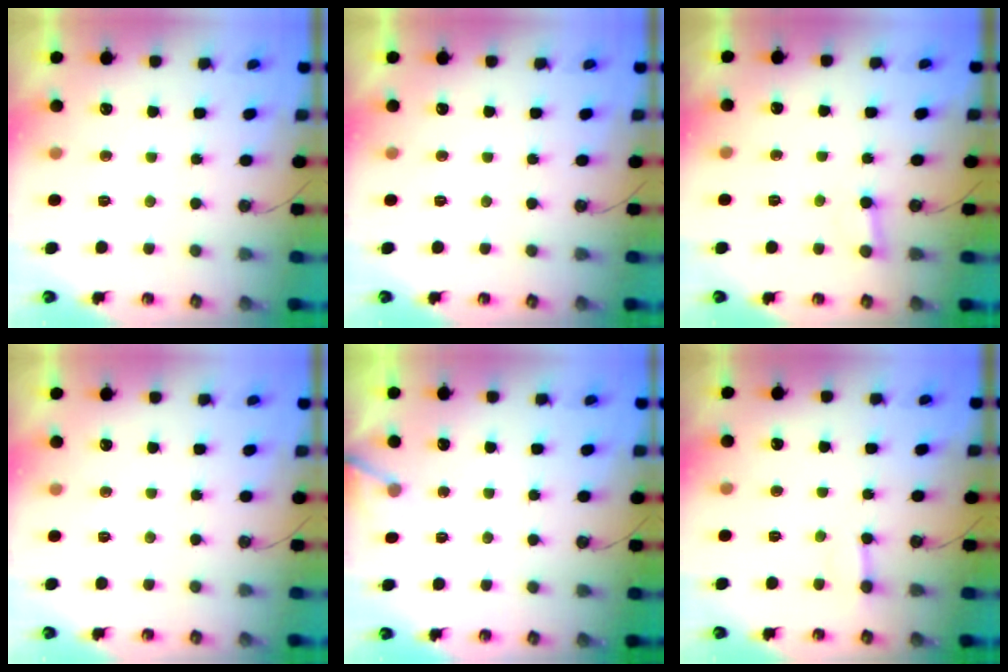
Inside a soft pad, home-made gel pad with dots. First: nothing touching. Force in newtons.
{"total": 0.0}
{"total": 3.7, "press": 3.7, "slide": 0.3}
{"total": 0.0}
{"total": 3.5, "press": 3.5, "slide": 0.2}
{"total": 2.7, "press": 2.7, "slide": 0.3}